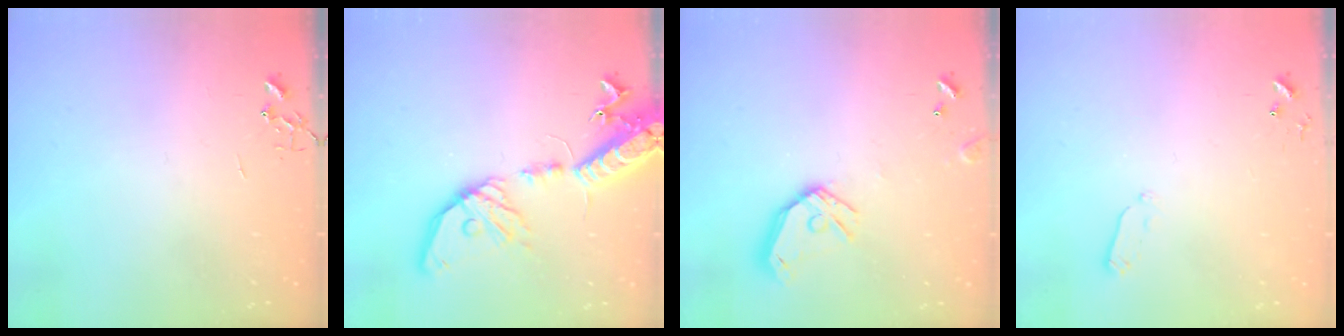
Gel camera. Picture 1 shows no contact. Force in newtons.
{"total": 19.5, "press": 19.2, "slide": 3.6}
{"total": 13.0, "press": 12.9, "slide": 1.9}
{"total": 4.0, "press": 3.9, "slide": 0.9}